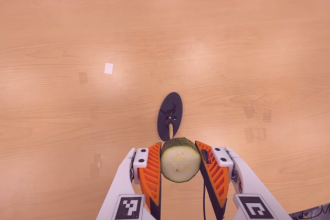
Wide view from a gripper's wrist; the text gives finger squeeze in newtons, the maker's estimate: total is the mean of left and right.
{"total": 9.2, "left": 8.1, "right": 10.3}